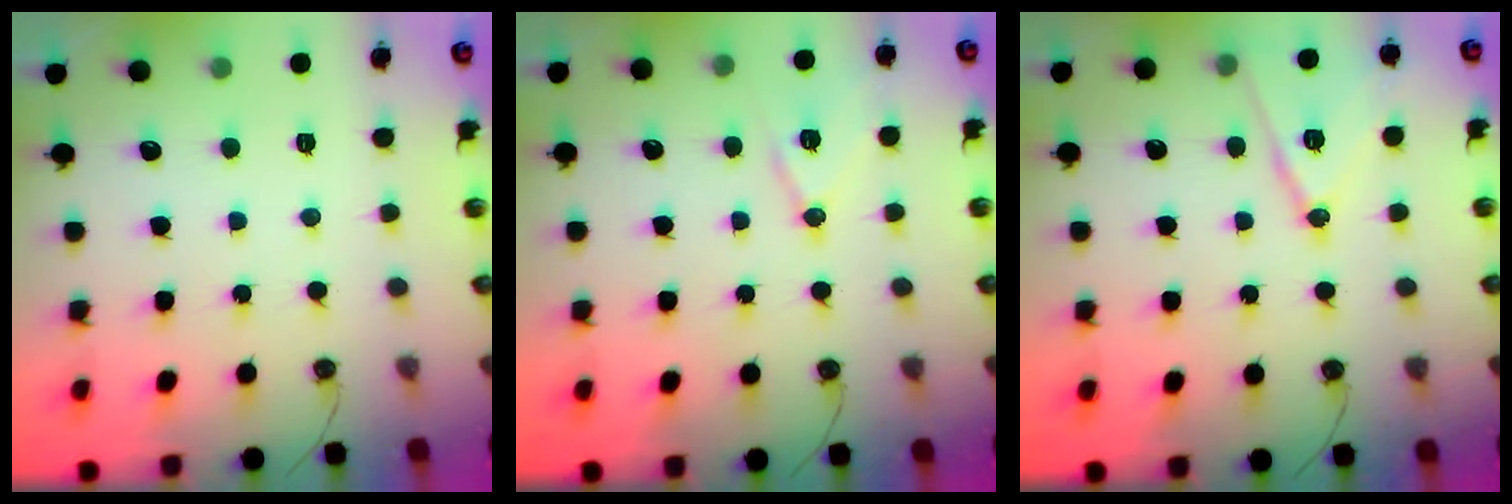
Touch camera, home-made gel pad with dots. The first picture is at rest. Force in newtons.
{"total": 11.5, "press": 11.0, "slide": 3.2}
{"total": 12.3, "press": 11.9, "slide": 3.2}